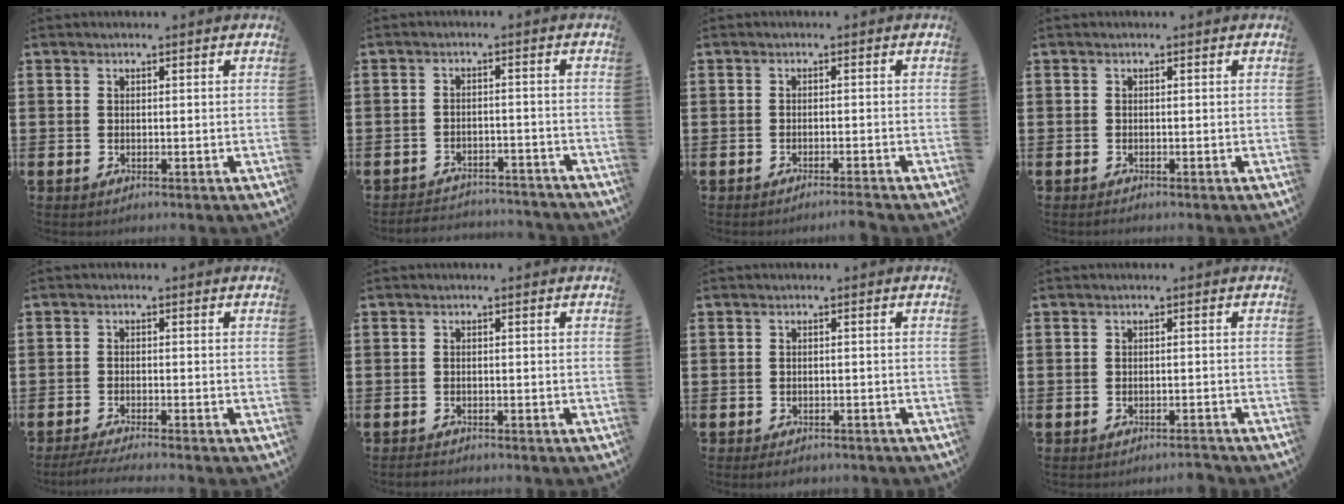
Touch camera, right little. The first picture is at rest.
{"total": 2.7, "force": [-2.7, 0.1, -0.2], "torque": [-0.005, 0.004, -0.060]}
{"total": 1.3, "force": [-1.2, -0.2, 0.4], "torque": [-0.005, 0.001, -0.023]}
{"total": 0.0}
{"total": 1.9, "force": [-1.6, -0.1, 1.1], "torque": [-0.017, 0.001, -0.030]}
{"total": 0.6, "force": [-0.6, 0.1, 0.1], "torque": [-0.004, 0.001, -0.014]}
{"total": 1.1, "force": [-1.0, 0.3, 0.4], "torque": [-0.010, 0.000, -0.021]}
{"total": 1.2, "force": [-1.2, -0.1, 0.2], "torque": [-0.004, 0.002, -0.024]}